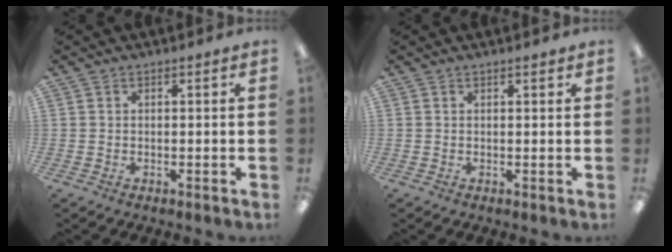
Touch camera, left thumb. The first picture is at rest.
{"total": 0.7, "force": [0.6, 0.2, 0.4], "torque": [-0.002, -0.001, 0.008]}